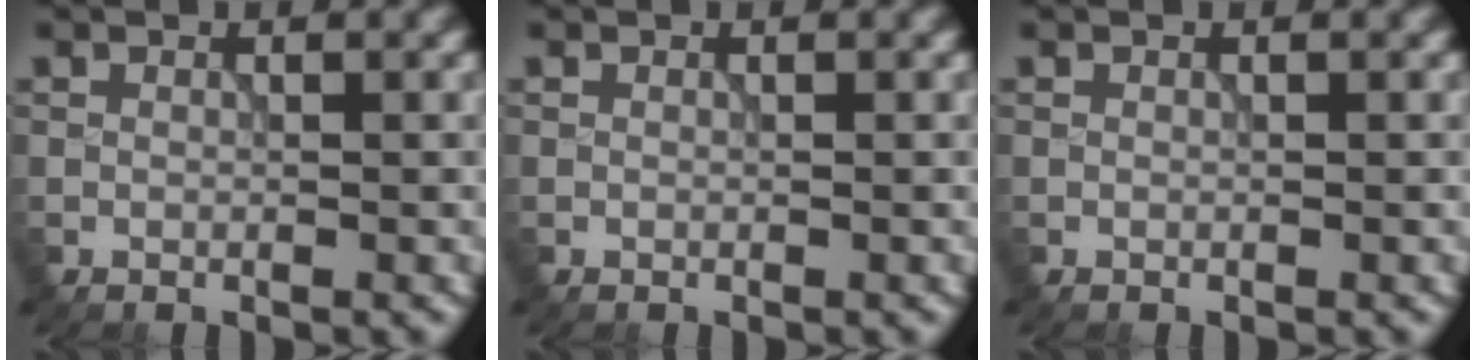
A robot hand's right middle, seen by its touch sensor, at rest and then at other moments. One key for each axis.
{"total": 0.0}
{"total": 0.0}